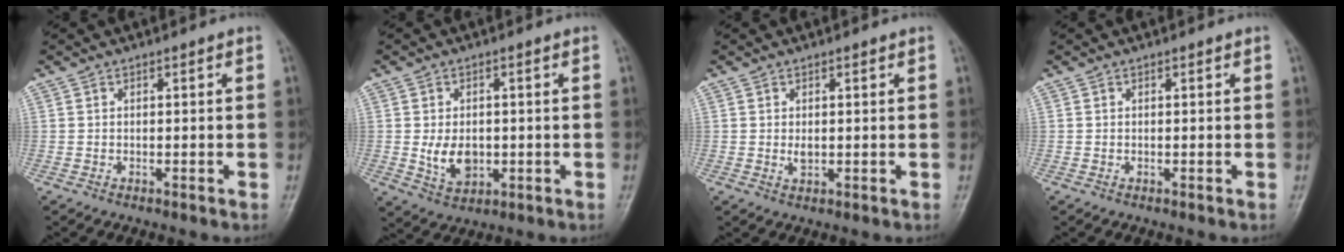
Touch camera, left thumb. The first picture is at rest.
{"total": 6.1, "force": [-0.4, 4.3, 4.2], "torque": [-0.057, -0.007, 0.005]}
{"total": 1.7, "force": [0.4, 1.0, 1.3], "torque": [-0.018, -0.005, 0.009]}
{"total": 0.0}